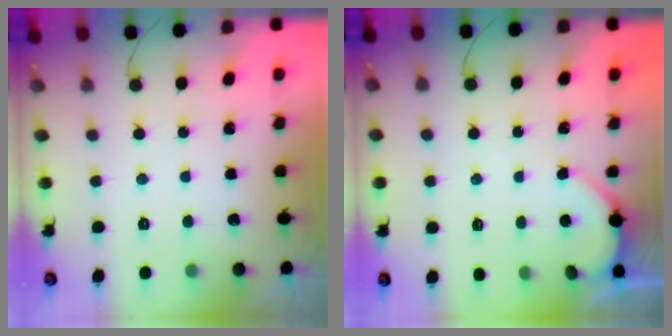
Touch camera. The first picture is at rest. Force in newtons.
{"total": 2.0, "press": 2.0, "slide": 0.2}